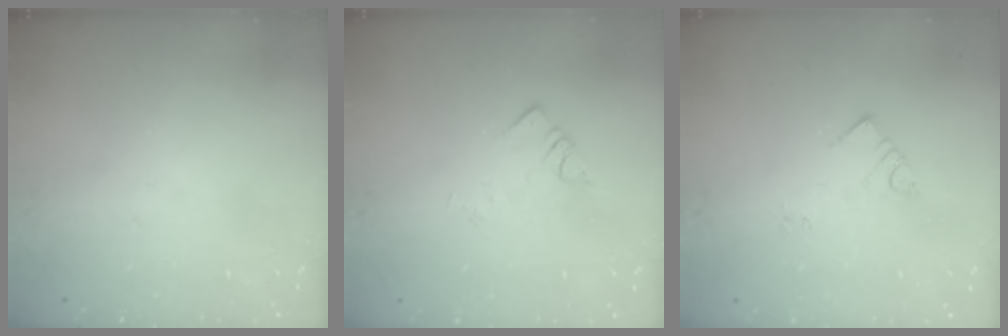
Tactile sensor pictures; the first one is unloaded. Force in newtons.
{"total": 1.9, "press": 1.9, "slide": 0.2}
{"total": 4.5, "press": 4.5, "slide": 0.4}